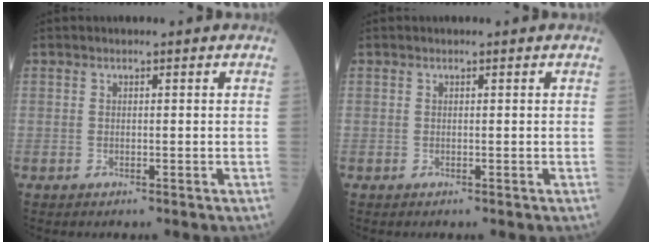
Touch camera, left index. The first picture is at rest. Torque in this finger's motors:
{"motor_torque": [0.00, 0.00, -0.01, 0.00]}